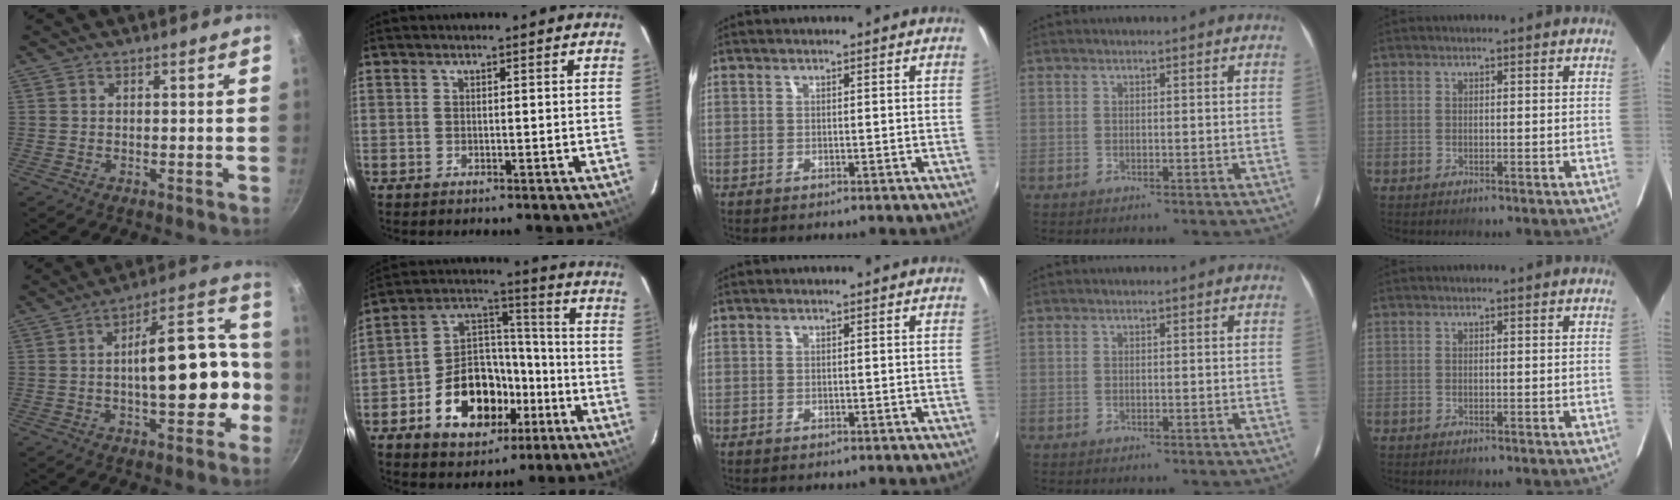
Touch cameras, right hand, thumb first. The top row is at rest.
{"thumb": {"total": 18.5, "force": [-2.8, 8.5, 16.2], "torque": [-0.183, 0.062, -0.042]}, "index": {"total": 16.6, "force": [-6.7, 11.8, 9.6], "torque": [-0.196, 0.043, -0.096]}}